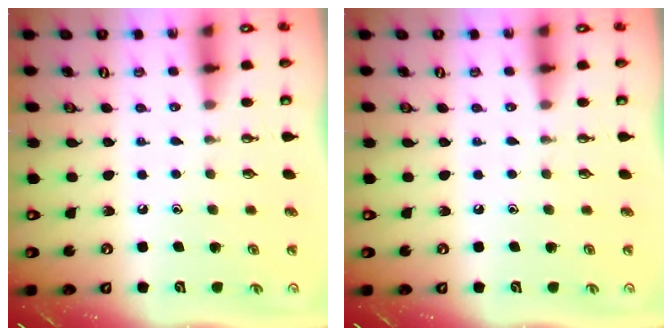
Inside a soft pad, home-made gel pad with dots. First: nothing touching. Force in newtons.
{"total": 0.0}